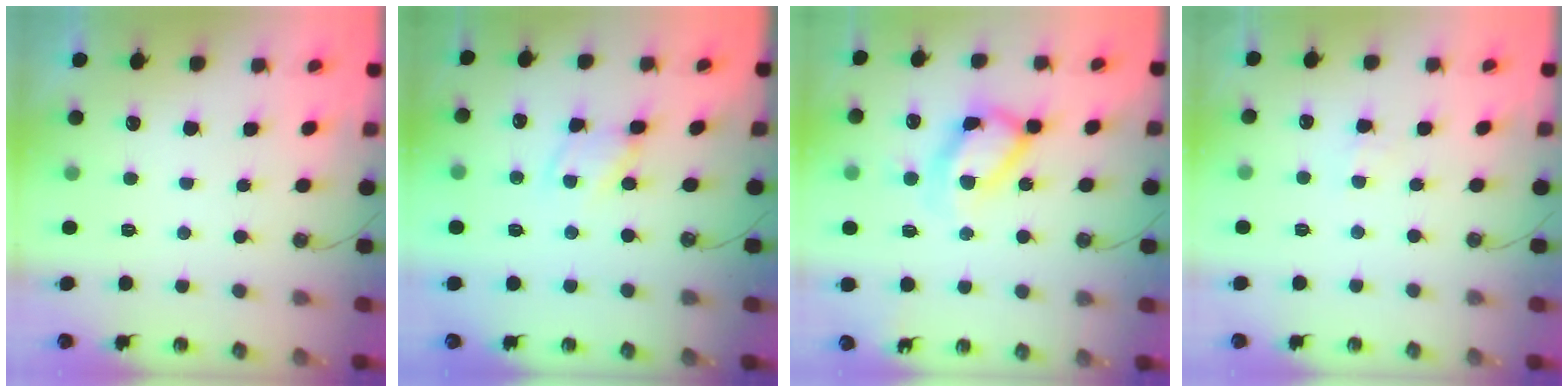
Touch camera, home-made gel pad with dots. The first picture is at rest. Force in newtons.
{"total": 2.1, "press": 2.1, "slide": 0.3}
{"total": 12.4, "press": 12.3, "slide": 0.9}
{"total": 1.6, "press": 1.5, "slide": 0.3}